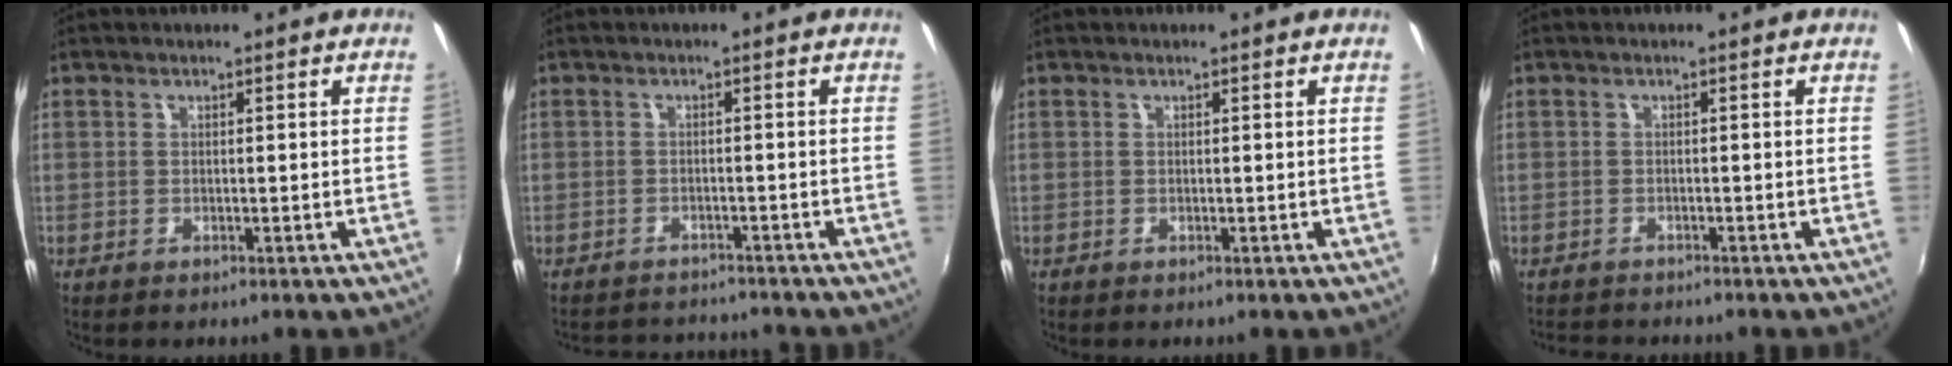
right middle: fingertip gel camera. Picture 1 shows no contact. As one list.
[{"total": 6.6, "force": [-6.3, 1.4, 1.2], "torque": [-0.036, 0.002, -0.090]}, {"total": 0.0}, {"total": 3.2, "force": [-3.1, 0.5, 0.8], "torque": [-0.026, -0.012, -0.053]}]